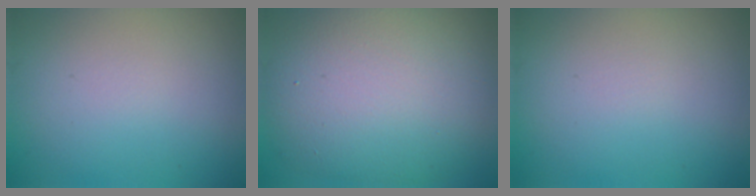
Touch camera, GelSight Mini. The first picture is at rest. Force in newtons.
{"total": 11.6, "press": 11.5, "slide": 1.0}
{"total": 0.0}